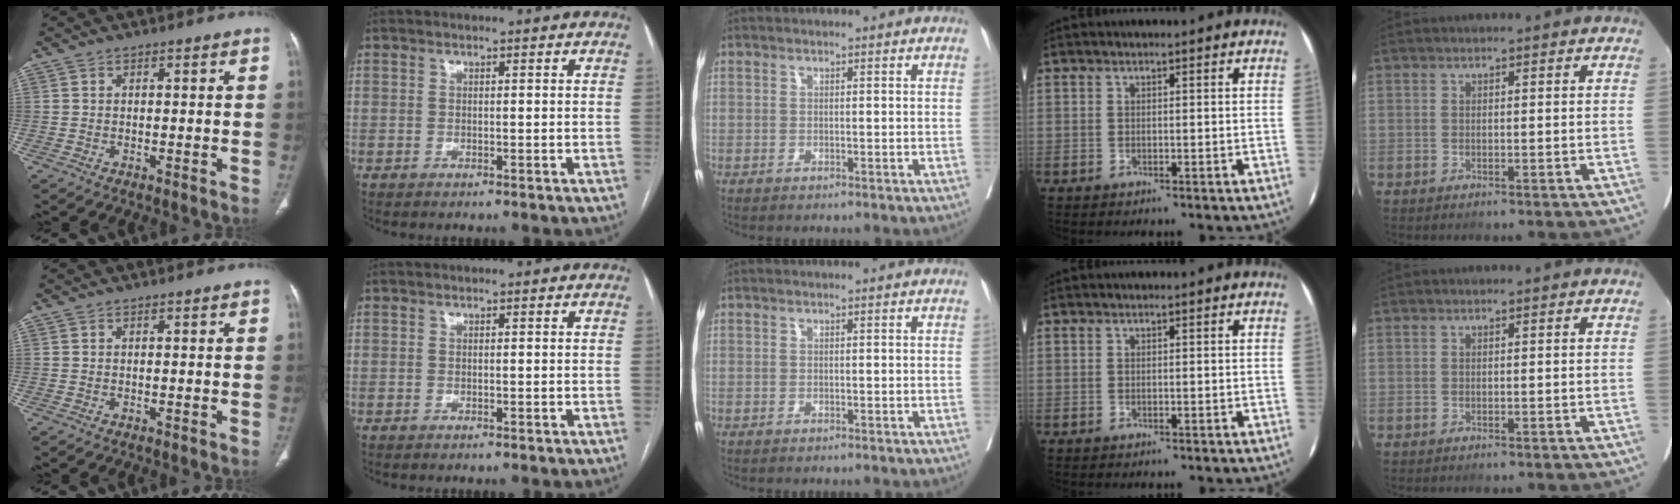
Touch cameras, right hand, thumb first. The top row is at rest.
{}